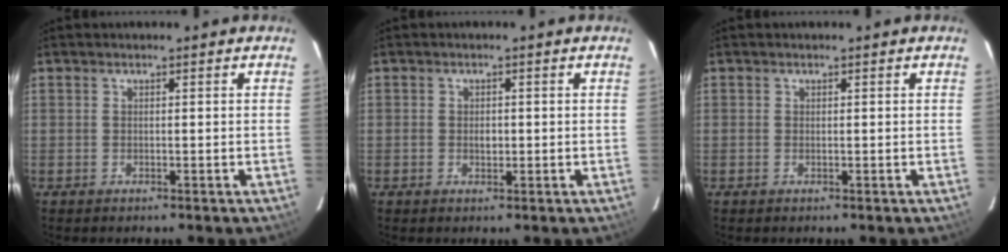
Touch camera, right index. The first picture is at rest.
{"total": 1.5, "force": [-0.2, 1.2, 1.0], "torque": [-0.017, 0.003, -0.004]}
{"total": 0.0}